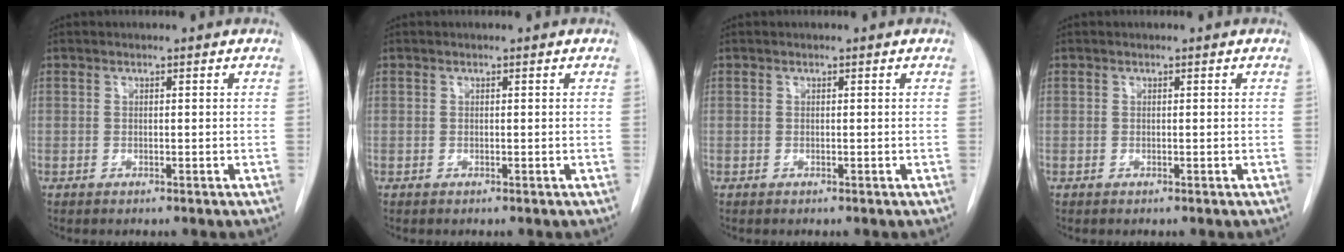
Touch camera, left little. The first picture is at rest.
{"total": 0.0}
{"total": 0.0}
{"total": 0.0}